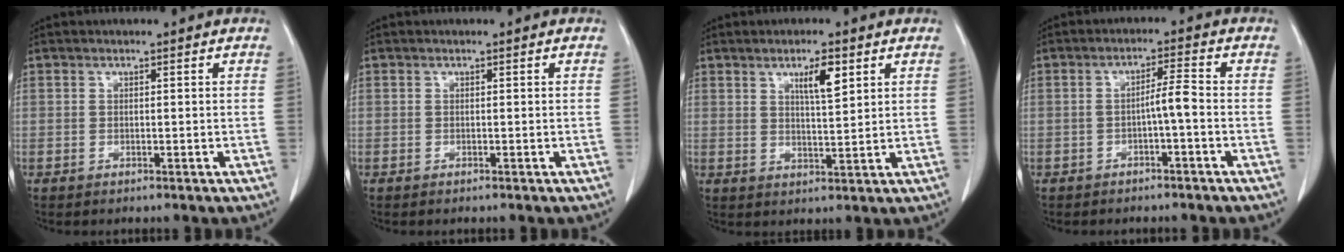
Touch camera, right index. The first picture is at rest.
{"total": 0.0}
{"total": 4.9, "force": [2.5, 0.8, 4.1], "torque": [-0.073, -0.001, 0.044]}
{"total": 3.4, "force": [-1.2, 0.0, 3.2], "torque": [-0.051, 0.009, -0.019]}